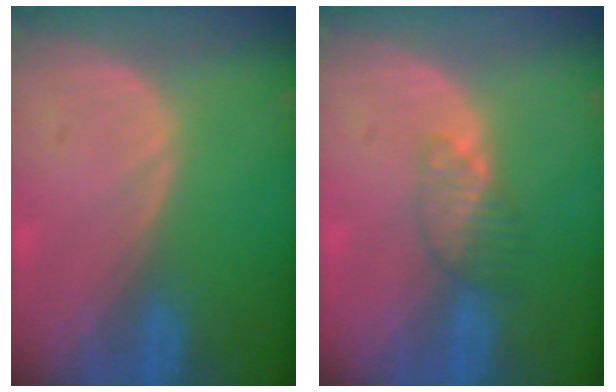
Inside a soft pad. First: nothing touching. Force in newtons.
{"total": 3.5, "press": 3.2, "slide": 1.4}